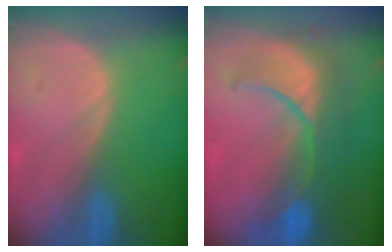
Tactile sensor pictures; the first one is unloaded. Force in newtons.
{"total": 9.9, "press": 9.1, "slide": 3.9}